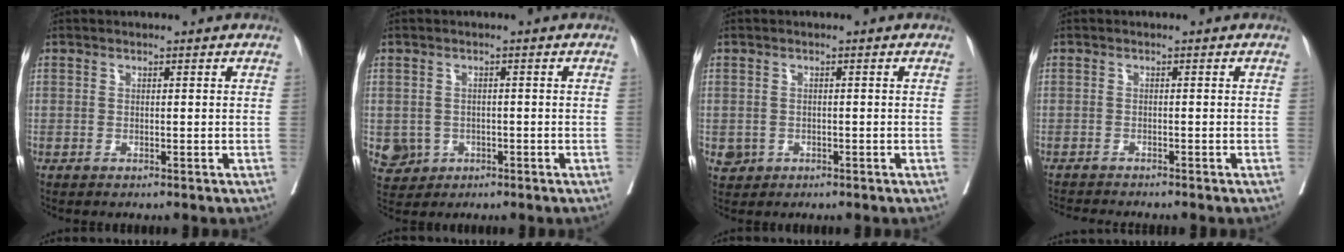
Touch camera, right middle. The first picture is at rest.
{"total": 4.4, "force": [-1.4, 4.1, 0.6], "torque": [-0.008, 0.006, -0.017]}
{"total": 1.9, "force": [-0.7, 1.7, 0.5], "torque": [-0.005, 0.004, -0.005]}
{"total": 4.5, "force": [-4.3, -0.3, 1.2], "torque": [-0.013, -0.012, -0.067]}